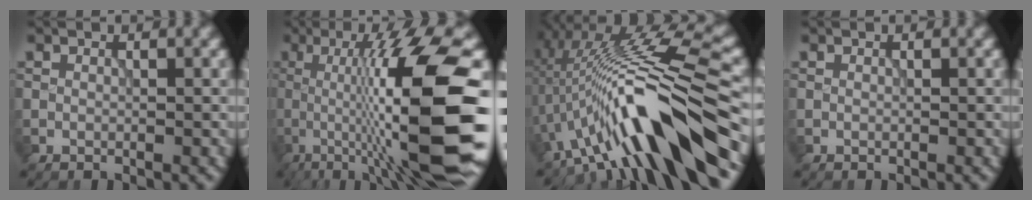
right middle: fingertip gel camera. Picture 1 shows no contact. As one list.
[{"total": 15.1, "force": [-1.8, 2.6, 14.8], "torque": [-0.226, 0.020, -0.028]}, {"total": 12.5, "force": [-3.5, 2.0, 11.8], "torque": [-0.192, 0.022, -0.055]}, {"total": 0.0}]